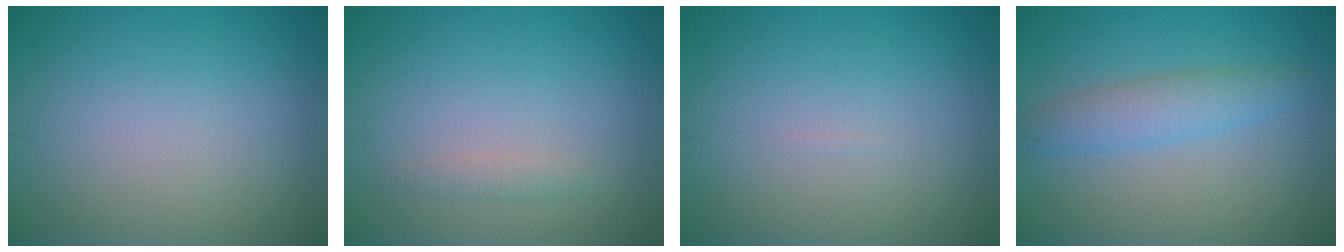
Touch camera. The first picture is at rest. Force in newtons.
{"total": 0.8, "press": 0.8, "slide": 0.0}
{"total": 0.0}
{"total": 3.0, "press": 3.0, "slide": 0.1}